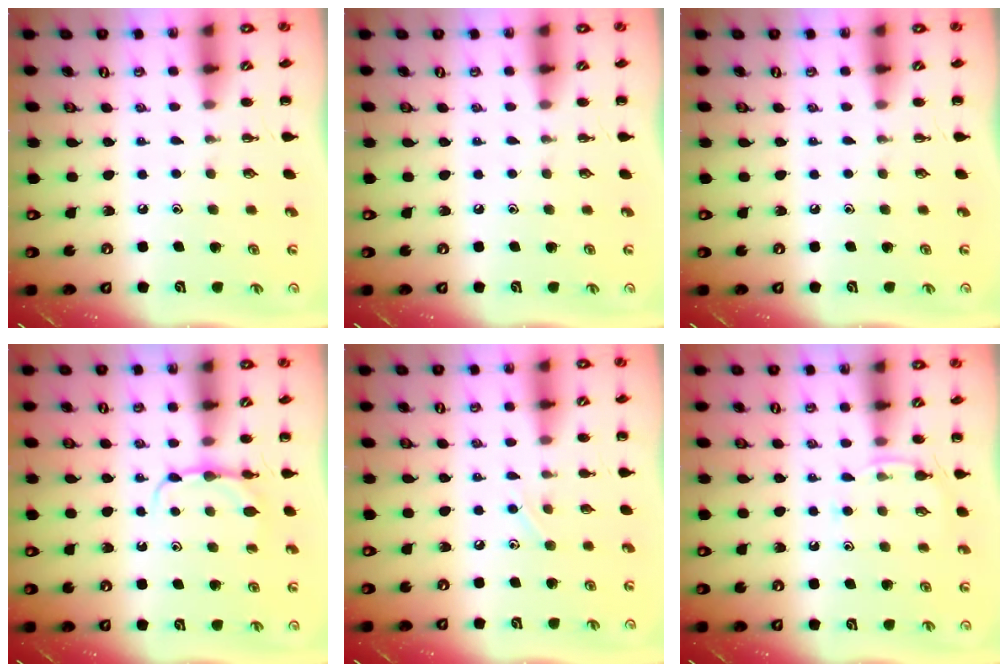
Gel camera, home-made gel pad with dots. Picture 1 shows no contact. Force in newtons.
{"total": 0.0}
{"total": 0.0}
{"total": 5.0, "press": 4.8, "slide": 1.4}
{"total": 4.5, "press": 4.3, "slide": 1.1}
{"total": 5.9, "press": 5.7, "slide": 1.8}